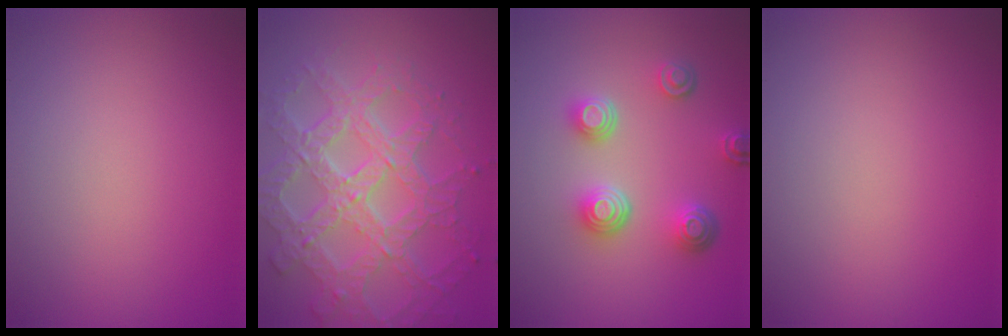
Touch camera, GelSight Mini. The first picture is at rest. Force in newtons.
{"total": 7.9, "press": 5.7, "slide": 5.6}
{"total": 4.3, "press": 3.4, "slide": 2.5}
{"total": 0.0}